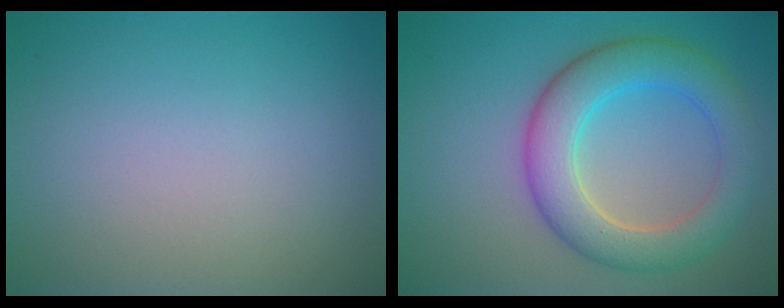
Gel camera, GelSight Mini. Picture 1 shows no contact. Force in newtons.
{"total": 6.5, "press": 6.5, "slide": 0.2}